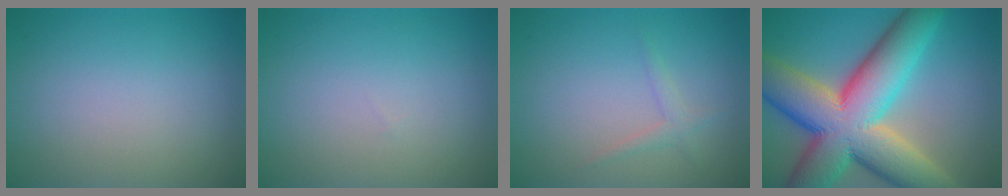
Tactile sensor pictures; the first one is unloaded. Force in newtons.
{"total": 0.0}
{"total": 1.2, "press": 1.1, "slide": 0.1}
{"total": 15.7, "press": 15.7, "slide": 0.9}